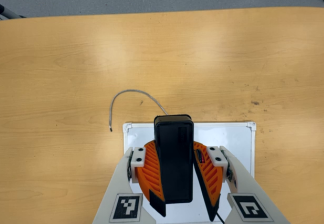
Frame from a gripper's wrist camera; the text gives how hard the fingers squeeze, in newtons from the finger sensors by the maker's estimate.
{"total": 10.7, "left": 10.7, "right": 10.7}